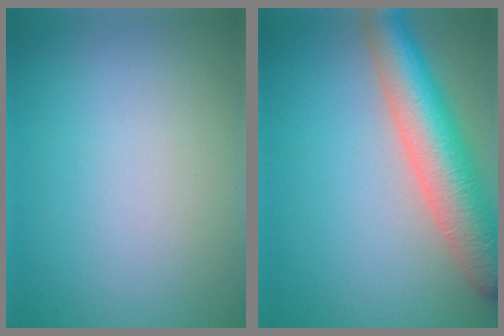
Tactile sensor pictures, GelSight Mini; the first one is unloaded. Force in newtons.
{"total": 8.5, "press": 8.5, "slide": 0.4}